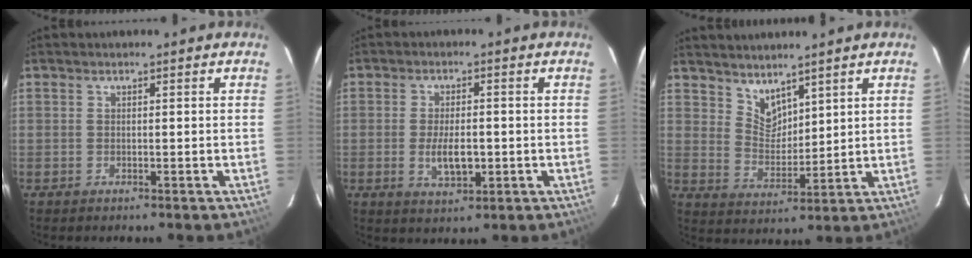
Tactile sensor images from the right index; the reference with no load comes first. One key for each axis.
{"total": 6.1, "fx": -1.1, "fy": 2.7, "fz": 5.4, "tx": -0.104, "ty": -0.006, "tz": -0.015}
{"total": 5.7, "fx": 4.8, "fy": 2.5, "fz": 1.7, "tx": -0.021, "ty": -0.002, "tz": 0.099}